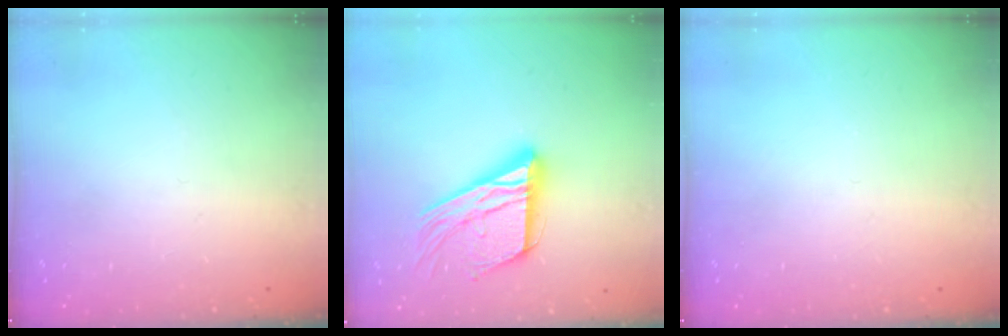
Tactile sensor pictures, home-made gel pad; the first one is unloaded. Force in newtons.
{"total": 17.5, "press": 17.4, "slide": 1.4}
{"total": 0.0}